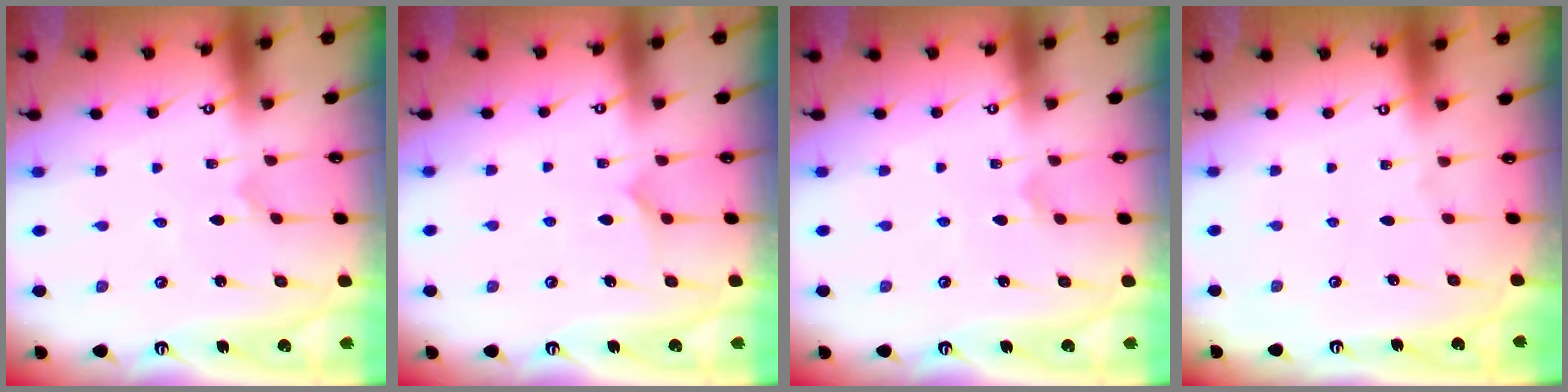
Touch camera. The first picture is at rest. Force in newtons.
{"total": 6.1, "press": 6.1, "slide": 0.5}
{"total": 2.3, "press": 2.3, "slide": 0.2}
{"total": 0.0}